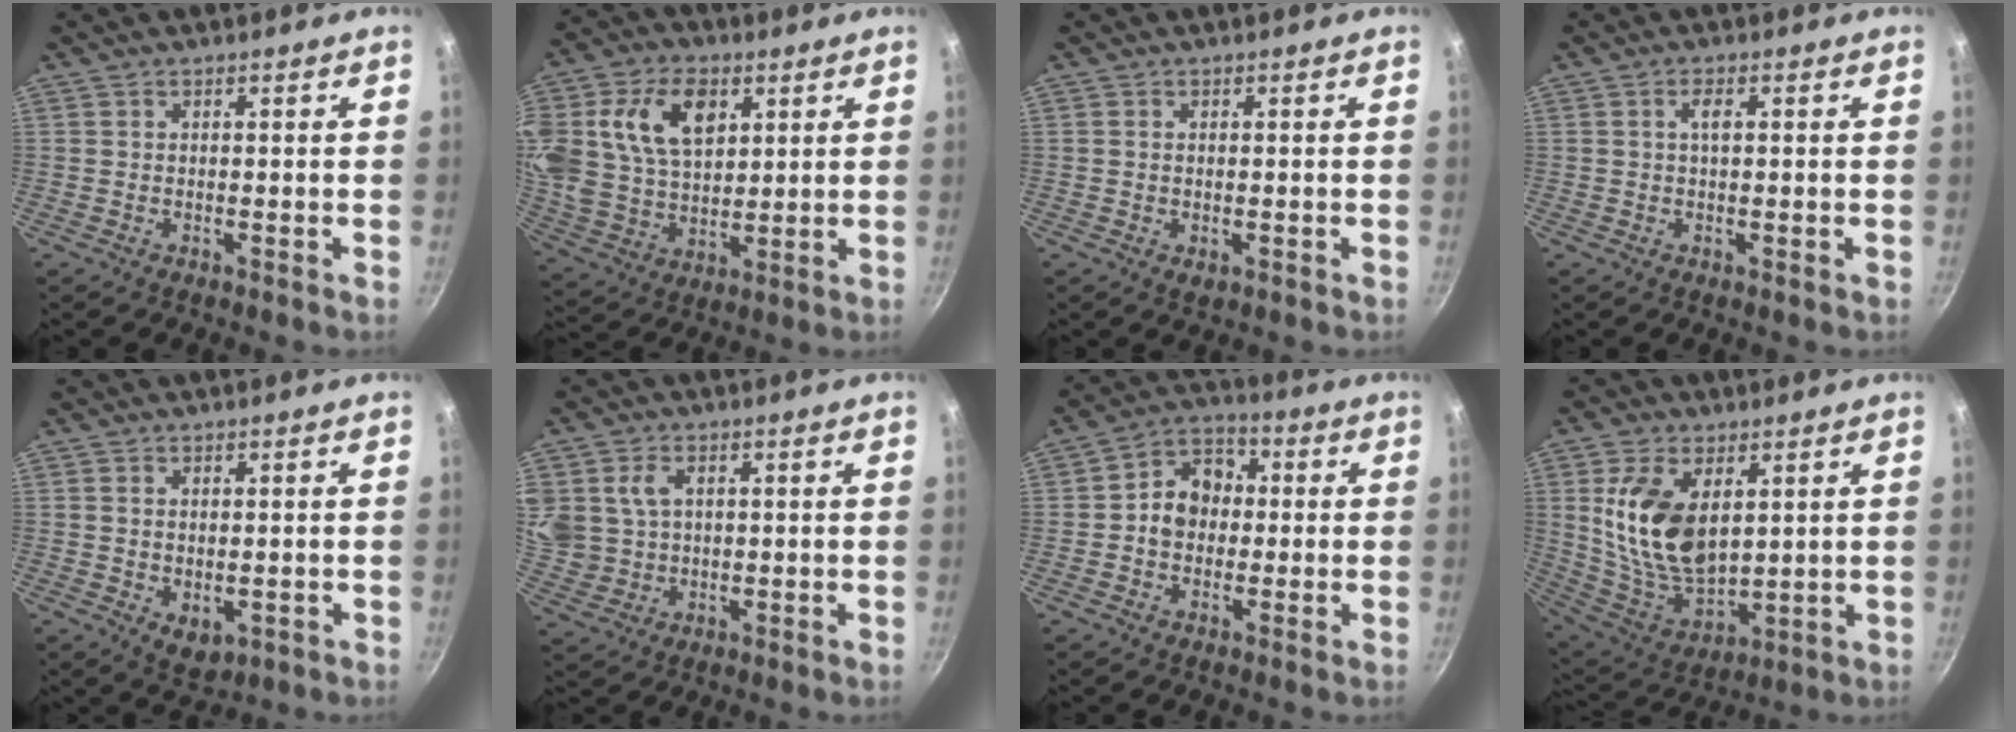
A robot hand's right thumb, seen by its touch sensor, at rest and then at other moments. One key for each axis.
{"total": 18.5, "fx": 6.0, "fy": 12.3, "fz": 12.4, "tx": -0.227, "ty": -0.002, "tz": 0.115}
{"total": 1.6, "fx": -0.2, "fy": 0.9, "fz": 1.3, "tx": -0.020, "ty": -0.004, "tz": -0.003}
{"total": 2.2, "fx": 0.4, "fy": 0.7, "fz": 2.0, "tx": -0.039, "ty": 0.004, "tz": 0.004}
{"total": 4.5, "fx": -0.4, "fy": 3.0, "fz": 3.4, "tx": -0.049, "ty": -0.016, "tz": 0.000}
{"total": 9.9, "fx": 2.7, "fy": 8.0, "fz": 5.1, "tx": -0.089, "ty": -0.008, "tz": 0.061}
{"total": 9.0, "fx": -0.1, "fy": 7.4, "fz": 5.2, "tx": -0.042, "ty": 0.024, "tz": -0.018}
{"total": 16.4, "fx": 4.1, "fy": 9.7, "fz": 12.6, "tx": -0.219, "ty": -0.035, "tz": 0.093}